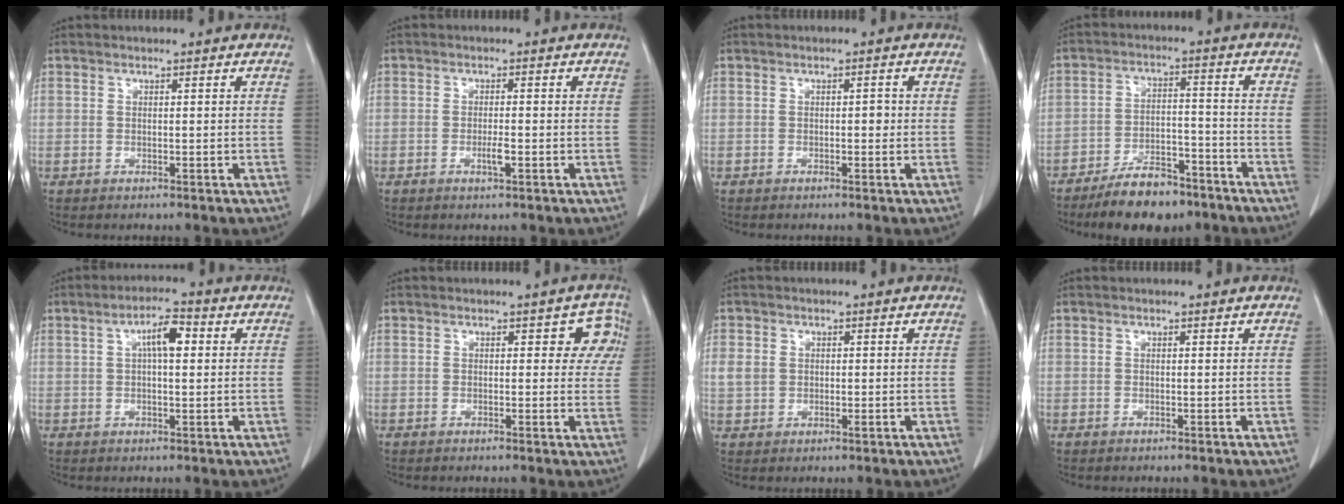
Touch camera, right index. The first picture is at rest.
{"total": 1.8, "force": [-0.7, 0.3, 1.7], "torque": [-0.032, -0.002, -0.011]}
{"total": 1.1, "force": [-0.1, 0.6, 0.9], "torque": [-0.009, 0.004, -0.002]}
{"total": 9.8, "force": [-7.6, 3.8, 5.0], "torque": [-0.083, 0.003, -0.129]}
{"total": 5.2, "force": [1.3, 1.5, 4.8], "torque": [-0.085, 0.014, 0.020]}
{"total": 4.4, "force": [1.4, 2.6, 3.3], "torque": [-0.008, 0.012, 0.007]}
{"total": 3.6, "force": [0.5, 3.0, 2.0], "torque": [-0.042, 0.005, 0.015]}
{"total": 0.0}